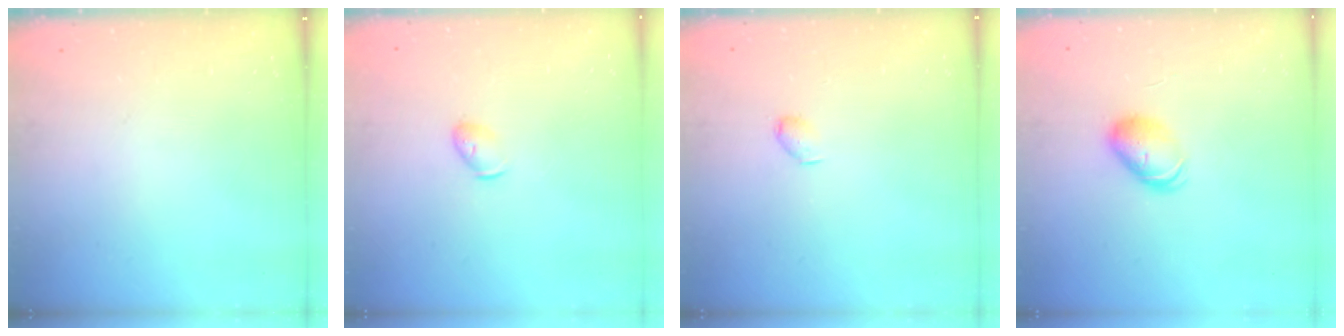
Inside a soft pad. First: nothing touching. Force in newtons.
{"total": 4.7, "press": 4.6, "slide": 0.9}
{"total": 3.5, "press": 3.5, "slide": 0.6}
{"total": 8.2, "press": 8.2, "slide": 0.5}